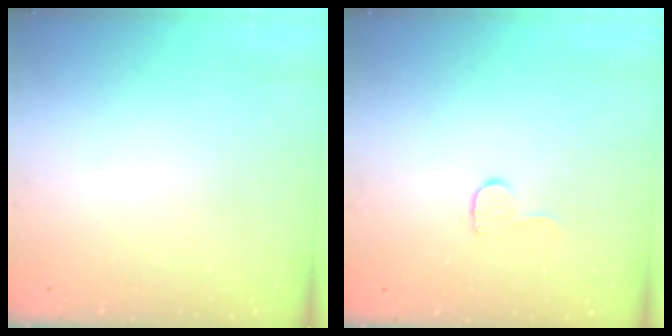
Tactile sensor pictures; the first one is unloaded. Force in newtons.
{"total": 4.9, "press": 4.9, "slide": 0.4}